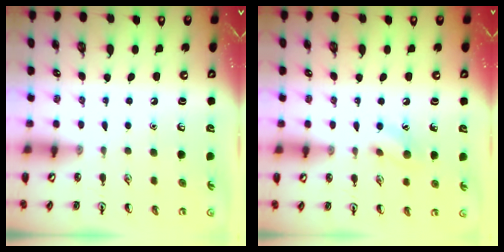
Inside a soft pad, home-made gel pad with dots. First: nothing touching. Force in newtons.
{"total": 7.2, "press": 7.2, "slide": 1.0}